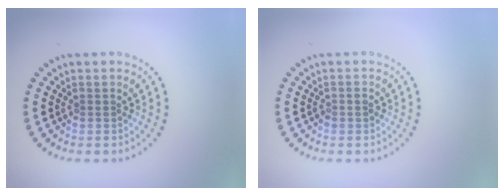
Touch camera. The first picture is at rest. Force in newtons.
{"total": 0.8, "press": 0.8, "slide": 0.2}